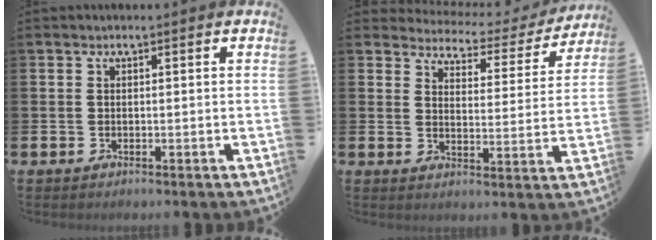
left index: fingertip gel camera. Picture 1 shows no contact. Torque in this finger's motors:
{"motor_torque": [1.00, -1.14, 0.04, -0.05]}